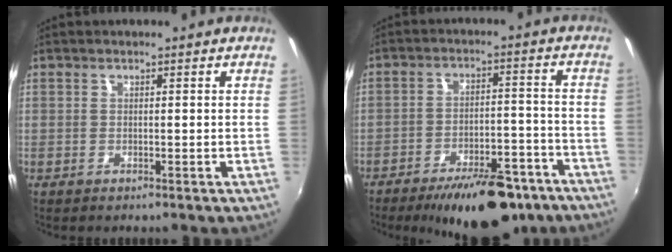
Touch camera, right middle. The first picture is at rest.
{"total": 17.3, "force": [-13.0, 6.2, 9.6], "torque": [-0.150, -0.005, -0.175]}